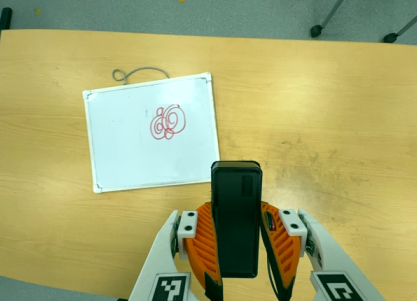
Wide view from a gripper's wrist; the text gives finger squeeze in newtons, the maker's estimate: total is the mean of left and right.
{"total": 6.0, "left": 4.1, "right": 7.9}